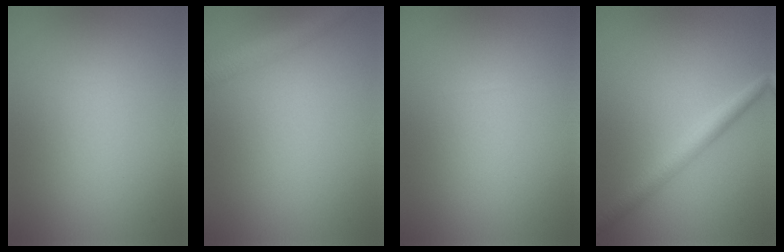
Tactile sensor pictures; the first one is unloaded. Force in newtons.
{"total": 2.9, "press": 2.9, "slide": 0.1}
{"total": 0.0}
{"total": 3.0, "press": 3.0, "slide": 0.1}